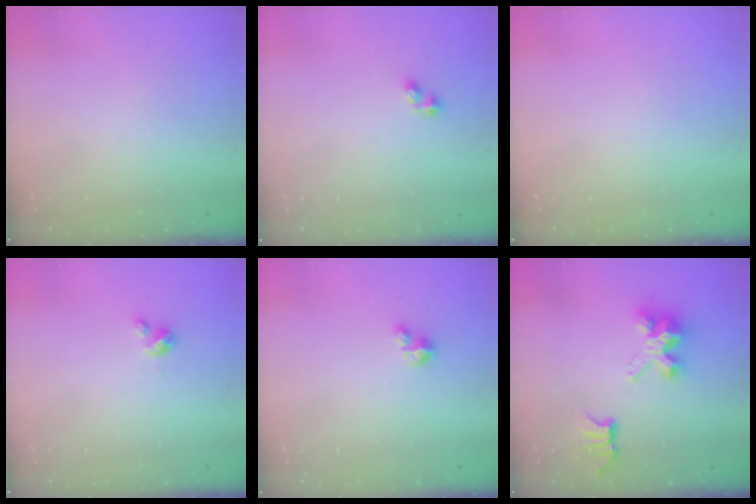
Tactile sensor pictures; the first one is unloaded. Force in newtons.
{"total": 2.8, "press": 2.8, "slide": 0.4}
{"total": 0.0}
{"total": 2.7, "press": 2.7, "slide": 0.3}
{"total": 1.5, "press": 1.5, "slide": 0.2}
{"total": 7.6, "press": 7.6, "slide": 0.2}